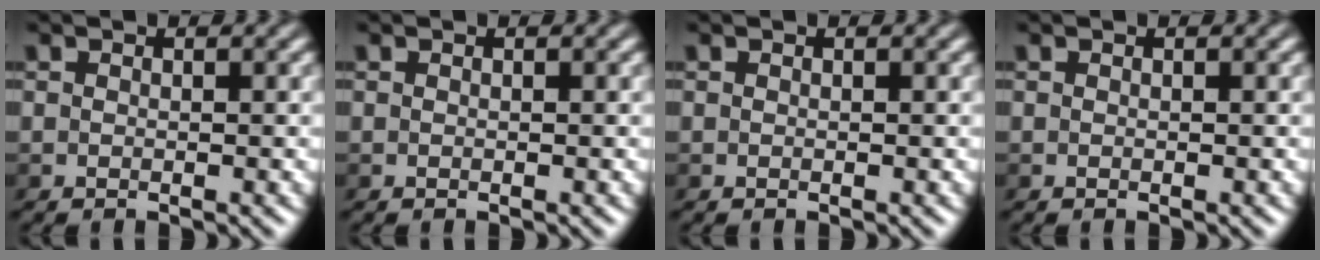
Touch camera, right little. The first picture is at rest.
{"total": 0.0}
{"total": 0.0}
{"total": 0.0}